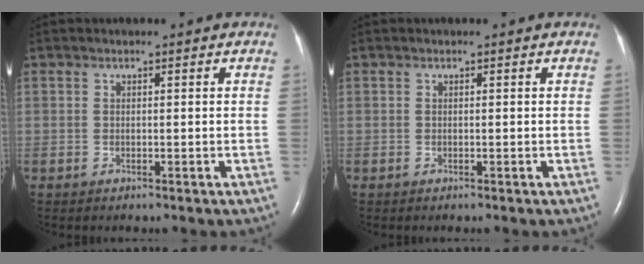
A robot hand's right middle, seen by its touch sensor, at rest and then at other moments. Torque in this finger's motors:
{"motor_torque": [0.06, 0.01, 0.01, 0.00]}